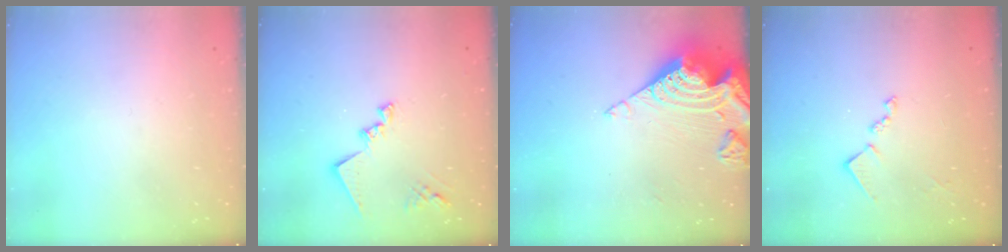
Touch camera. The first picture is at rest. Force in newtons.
{"total": 14.1, "press": 14.0, "slide": 0.9}
{"total": 21.6, "press": 21.4, "slide": 3.1}
{"total": 10.0, "press": 10.0, "slide": 0.3}